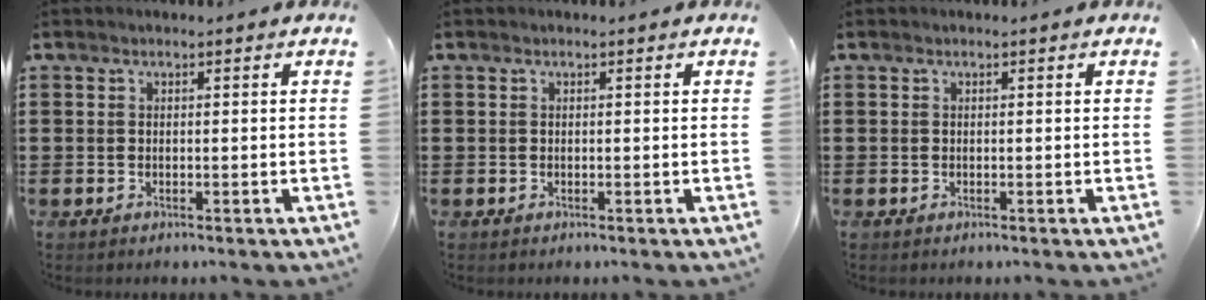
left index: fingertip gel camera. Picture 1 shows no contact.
{"total": 0.0}
{"total": 0.0}